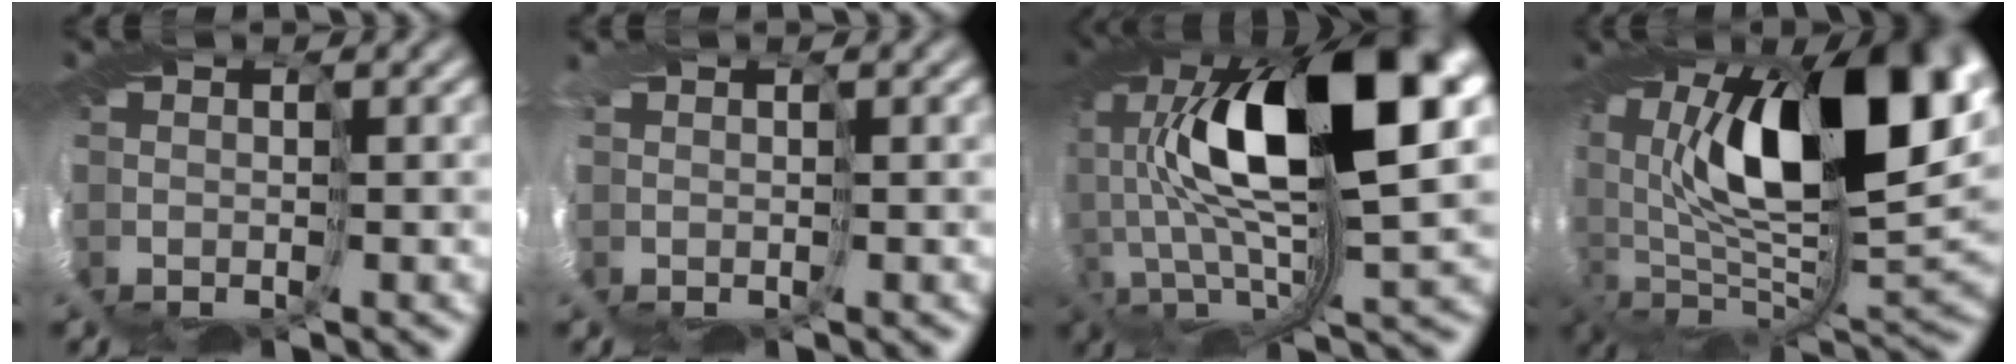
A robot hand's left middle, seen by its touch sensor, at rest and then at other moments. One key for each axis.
{"total": 0.7, "fx": -0.1, "fy": -0.6, "fz": -0.4, "tx": 0.014, "ty": -0.005, "tz": 0.004}
{"total": 12.1, "fx": 2.2, "fy": 4.0, "fz": 11.2, "tx": -0.204, "ty": -0.007, "tz": 0.036}
{"total": 13.0, "fx": 2.4, "fy": 6.9, "fz": 10.8, "tx": -0.184, "ty": -0.027, "tz": 0.052}